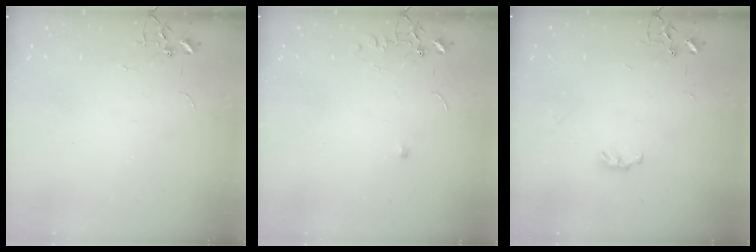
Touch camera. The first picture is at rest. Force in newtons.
{"total": 4.3, "press": 4.3, "slide": 0.6}
{"total": 3.8, "press": 3.8, "slide": 0.5}